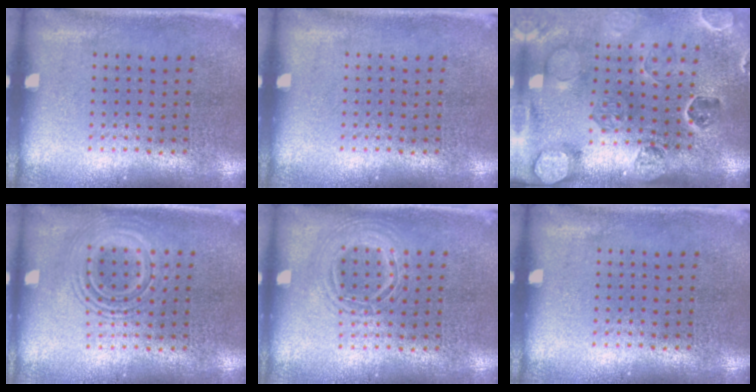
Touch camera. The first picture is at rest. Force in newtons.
{"total": 0.0}
{"total": 2.7, "press": 2.6, "slide": 0.5}
{"total": 2.5, "press": 2.4, "slide": 0.4}
{"total": 1.1, "press": 1.1, "slide": 0.1}
{"total": 0.0}